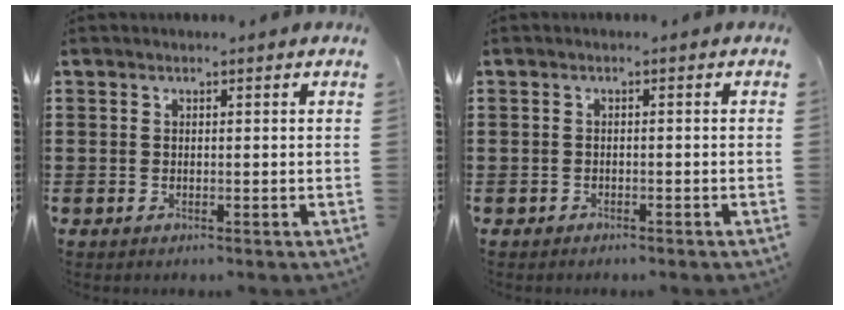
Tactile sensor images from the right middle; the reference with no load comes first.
{"total": 0.7, "force": [-0.7, 0.2, 0.0], "torque": [-0.003, -0.002, -0.013]}